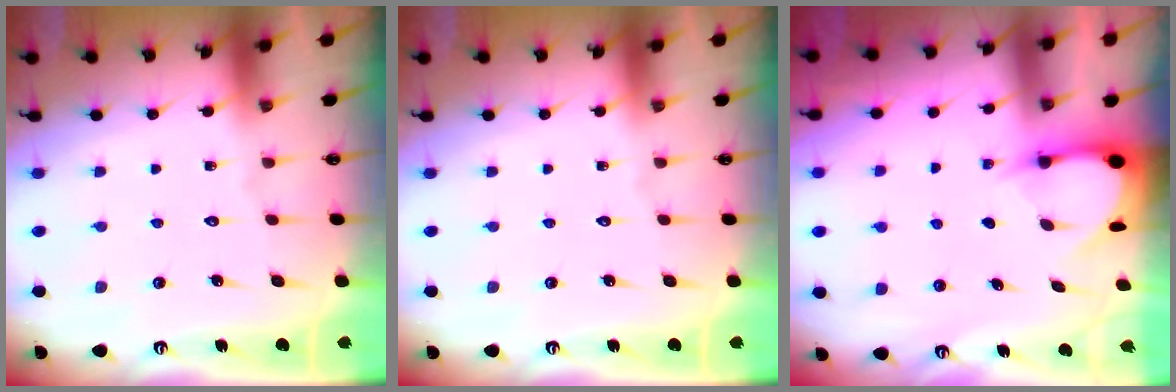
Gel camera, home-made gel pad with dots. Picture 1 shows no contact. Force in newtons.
{"total": 0.0}
{"total": 3.3, "press": 3.3, "slide": 0.4}